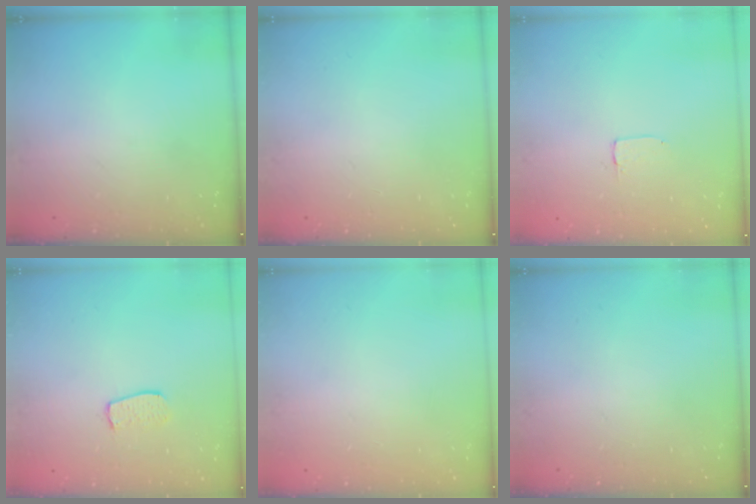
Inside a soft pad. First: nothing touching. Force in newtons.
{"total": 0.0}
{"total": 2.0, "press": 2.0, "slide": 0.0}
{"total": 5.9, "press": 5.9, "slide": 0.3}
{"total": 0.0}
{"total": 0.0}